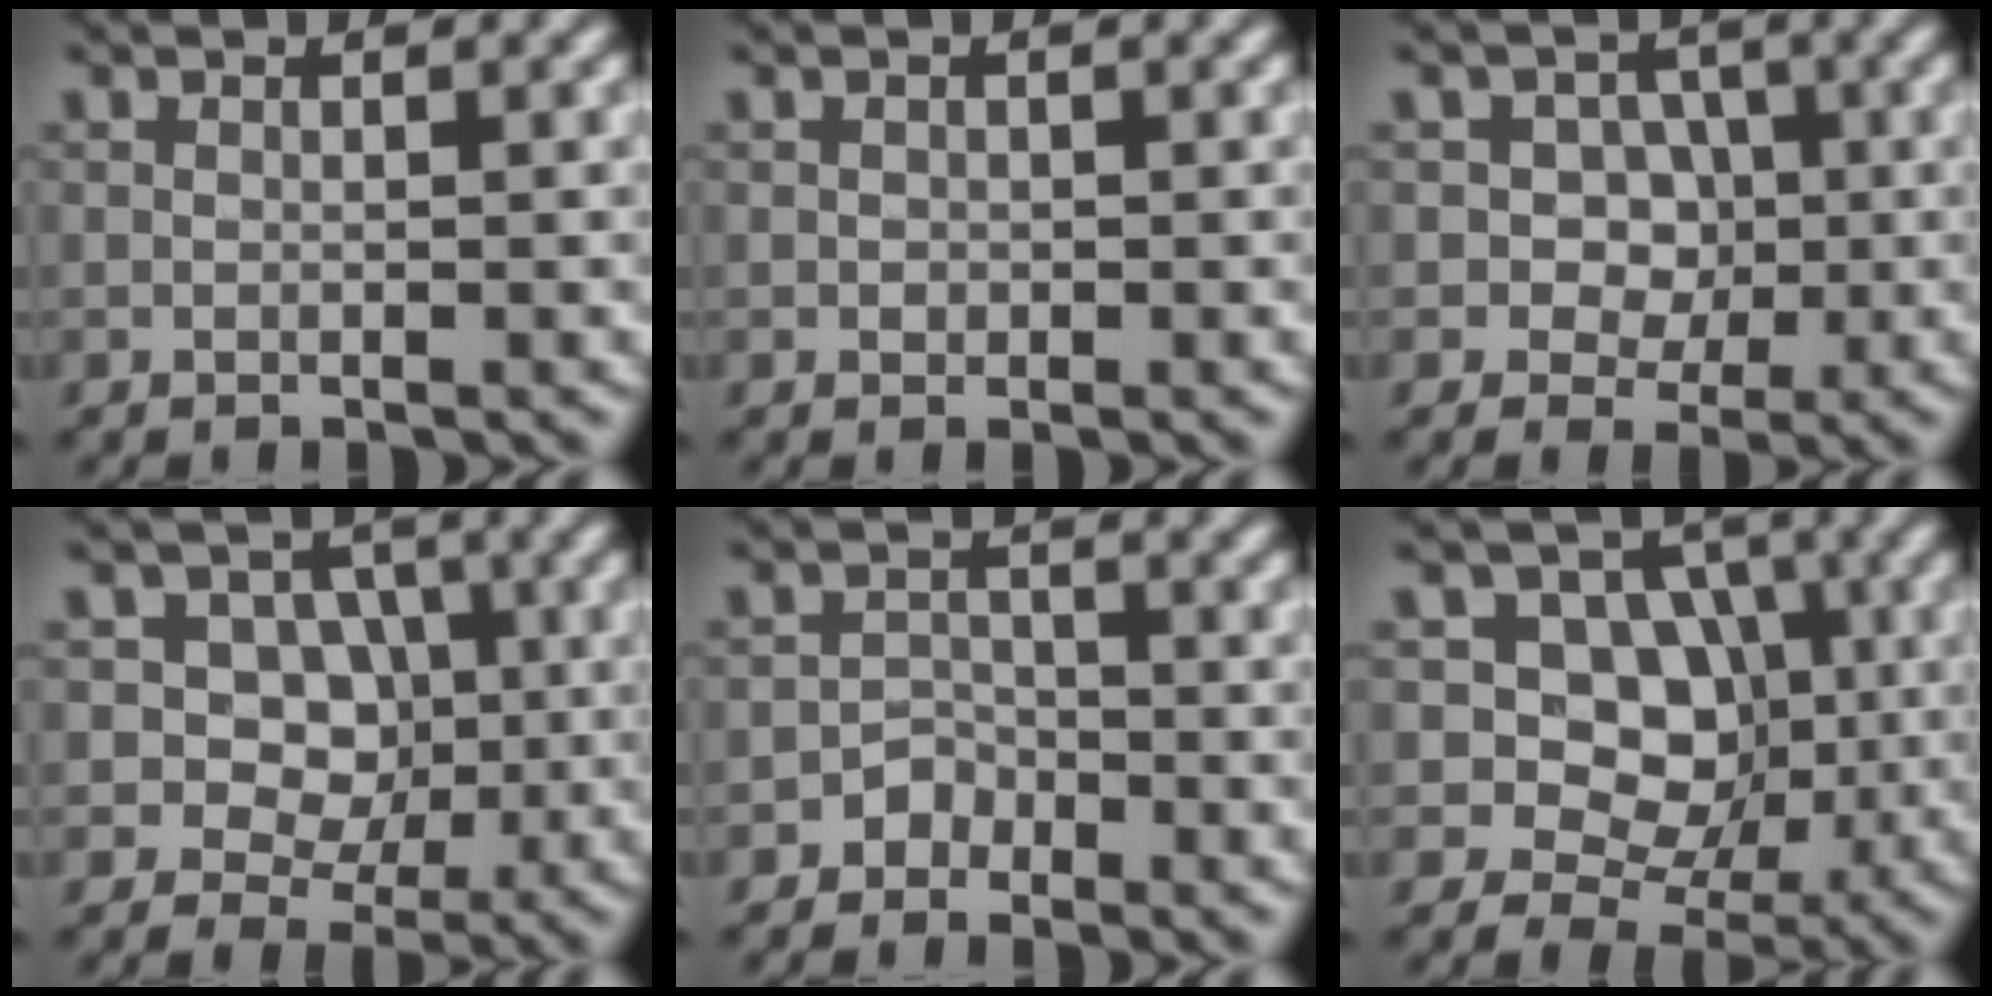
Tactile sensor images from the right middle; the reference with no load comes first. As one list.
[{"total": 0.5, "force": [0.0, 0.5, 0.1], "torque": [0.003, -0.004, -0.001]}, {"total": 4.4, "force": [-0.1, 4.0, 1.9], "torque": [0.003, 0.021, -0.024]}, {"total": 6.1, "force": [0.7, 5.3, 2.9], "torque": [-0.014, 0.020, -0.015]}, {"total": 1.5, "force": [-1.1, 1.1, -0.1], "torque": [0.013, 0.011, -0.019]}, {"total": 8.2, "force": [0.7, 7.2, 3.9], "torque": [-0.041, 0.025, -0.026]}]